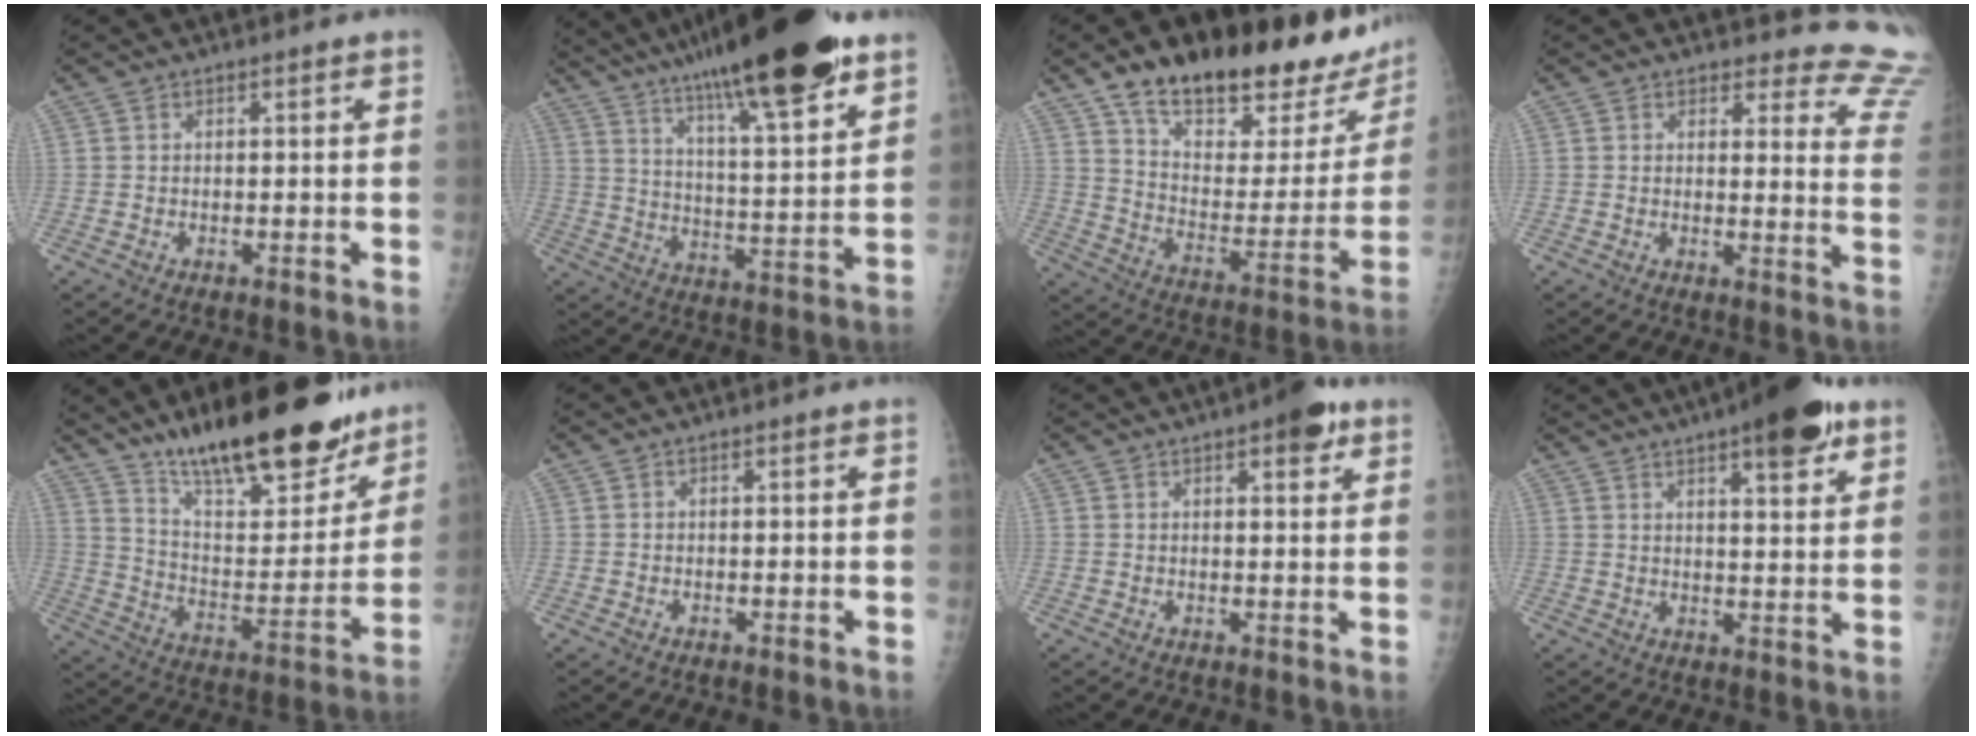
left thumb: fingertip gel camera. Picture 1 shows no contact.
{"total": 25.9, "force": [17.9, 4.2, 18.2], "torque": [-0.278, -0.049, 0.286]}
{"total": 30.2, "force": [20.3, 11.9, 19.0], "torque": [-0.244, -0.057, 0.300]}
{"total": 13.9, "force": [13.4, 3.4, 0.7], "torque": [0.054, -0.140, 0.103]}
{"total": 26.2, "force": [19.3, 8.4, 15.6], "torque": [-0.198, -0.091, 0.308]}
{"total": 0.0}
{"total": 6.1, "force": [3.4, 2.2, 4.6], "torque": [-0.043, -0.010, 0.038]}
{"total": 13.2, "force": [7.9, 3.8, 9.8], "torque": [-0.114, -0.029, 0.108]}